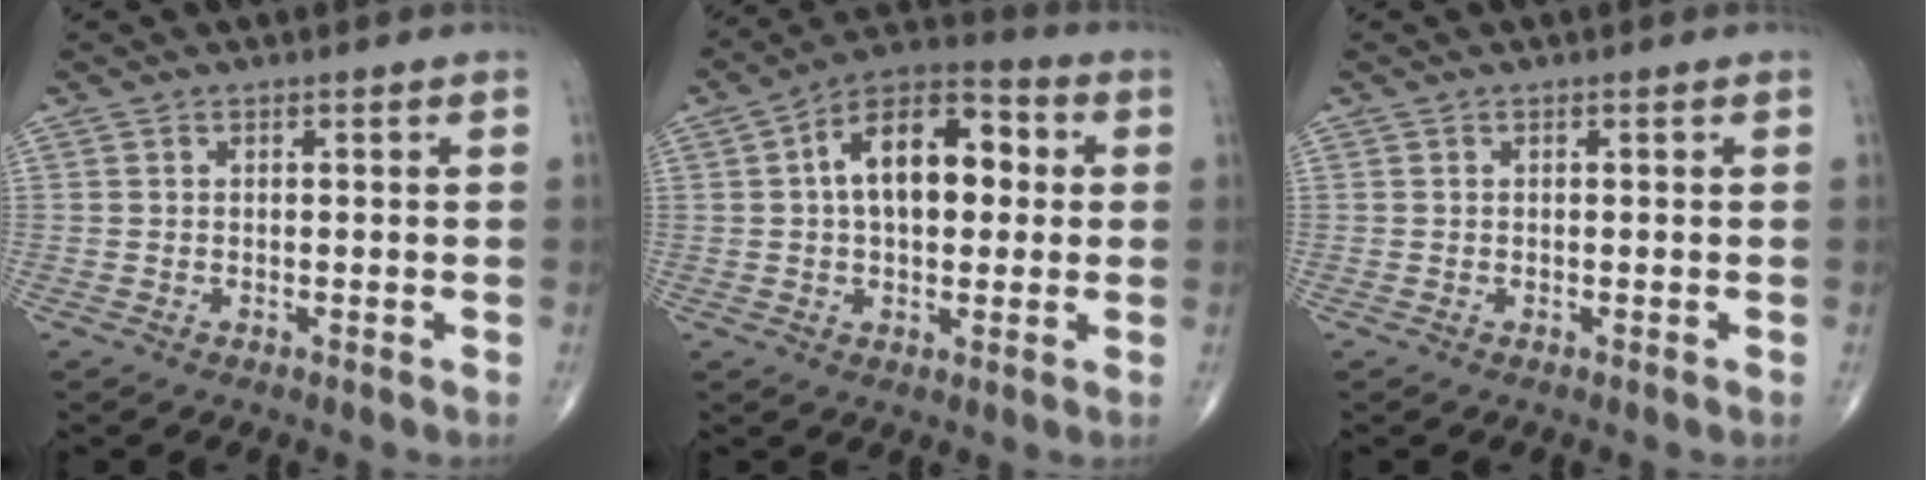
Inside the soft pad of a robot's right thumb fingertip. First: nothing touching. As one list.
[{"total": 15.1, "force": [2.3, 8.6, 12.2], "torque": [-0.174, 0.029, 0.027]}, {"total": 0.0}]